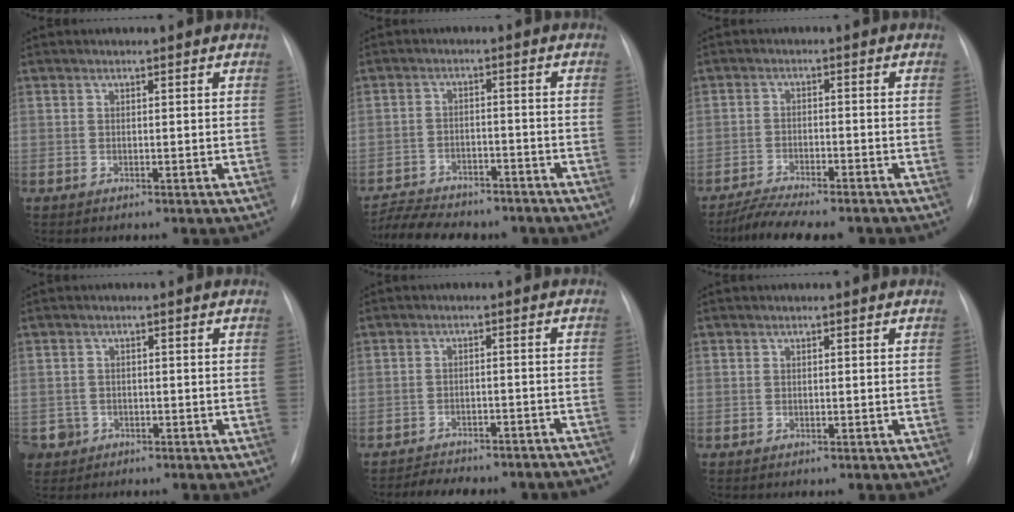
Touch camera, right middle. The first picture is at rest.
{"total": 12.3, "force": [-10.8, 4.1, 4.4], "torque": [-0.083, 0.014, -0.151]}
{"total": 9.4, "force": [-8.1, 1.6, 4.5], "torque": [-0.070, -0.010, -0.126]}
{"total": 3.5, "force": [-1.7, 3.0, -0.2], "torque": [0.003, 0.009, -0.031]}
{"total": 14.9, "force": [-13.9, 3.2, 4.2], "torque": [-0.068, 0.019, -0.166]}
{"total": 0.0}